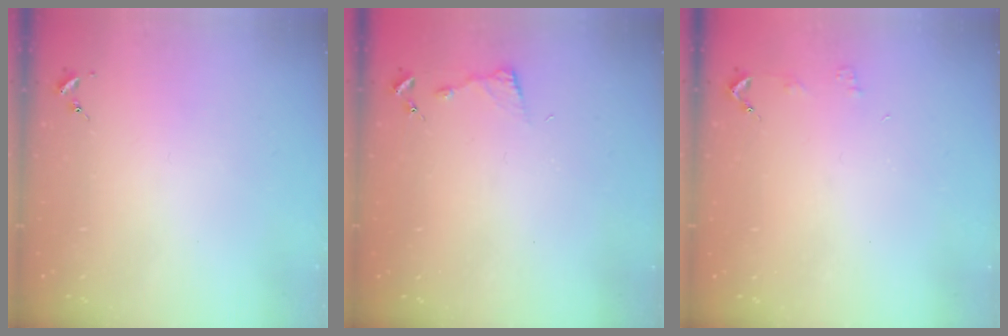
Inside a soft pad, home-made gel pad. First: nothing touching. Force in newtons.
{"total": 3.4, "press": 3.4, "slide": 0.4}
{"total": 2.9, "press": 2.9, "slide": 0.2}